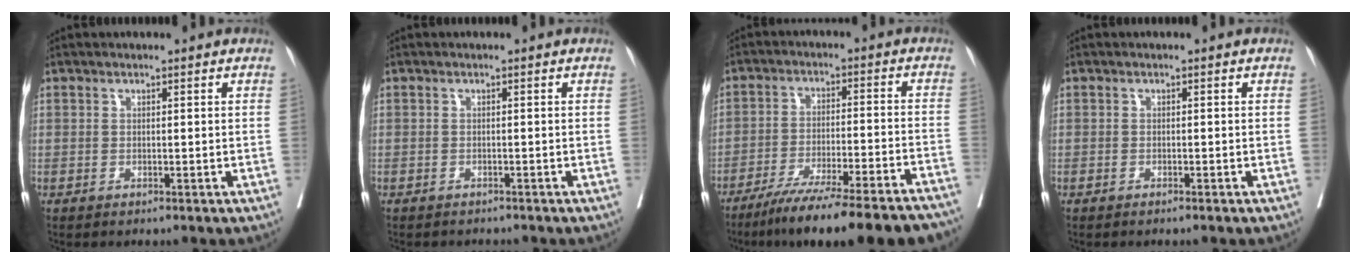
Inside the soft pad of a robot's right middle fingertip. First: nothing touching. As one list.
[{"total": 3.0, "force": [-2.7, 0.9, 0.7], "torque": [-0.013, -0.003, -0.035]}, {"total": 21.7, "force": [-18.7, 0.8, 10.9], "torque": [-0.111, -0.028, -0.265]}, {"total": 0.8, "force": [-0.6, 0.2, 0.4], "torque": [-0.009, -0.001, -0.009]}]